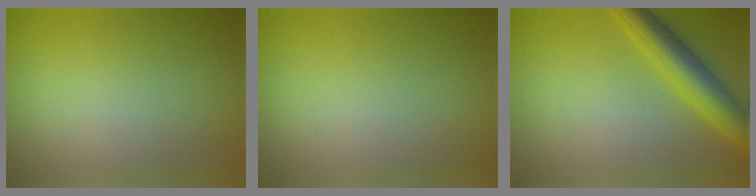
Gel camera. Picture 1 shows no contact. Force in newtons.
{"total": 0.0}
{"total": 5.3, "press": 5.3, "slide": 0.1}